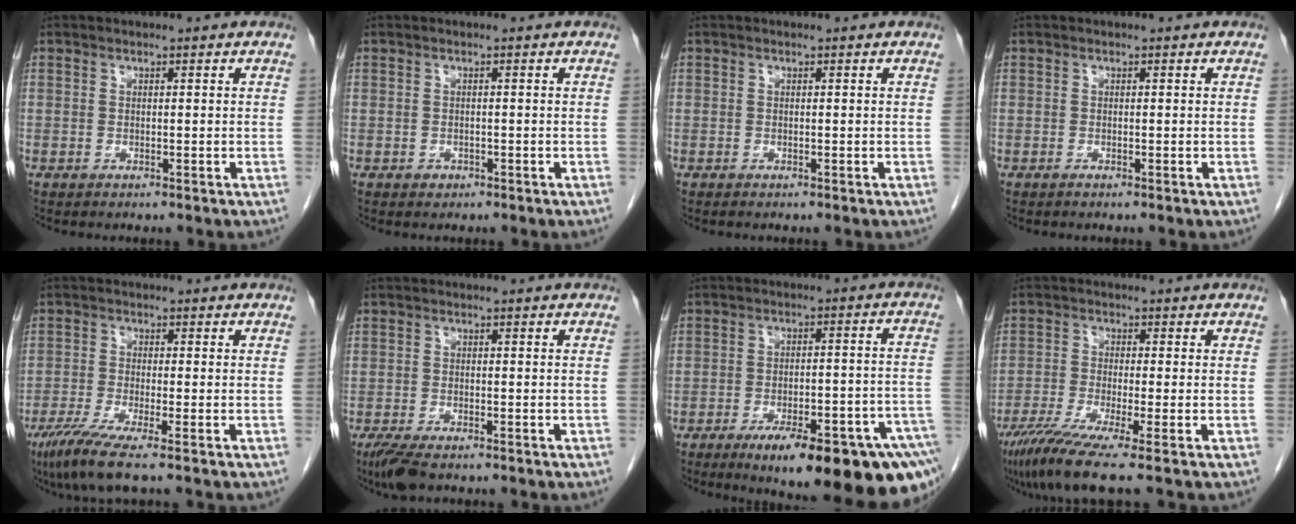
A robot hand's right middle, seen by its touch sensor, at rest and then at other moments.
{"total": 0.9, "force": [-0.5, 0.7, 0.2], "torque": [-0.006, 0.002, -0.004]}
{"total": 0.0}
{"total": 0.0}
{"total": 6.4, "force": [-4.3, -0.2, 4.7], "torque": [-0.088, -0.020, -0.081]}
{"total": 4.4, "force": [-3.3, 1.2, 2.8], "torque": [-0.056, -0.011, -0.055]}
{"total": 21.1, "force": [-14.4, 3.1, 15.1], "torque": [-0.123, 0.006, -0.195]}
{"total": 8.6, "force": [-6.0, -0.8, 6.1], "torque": [-0.104, -0.027, -0.101]}